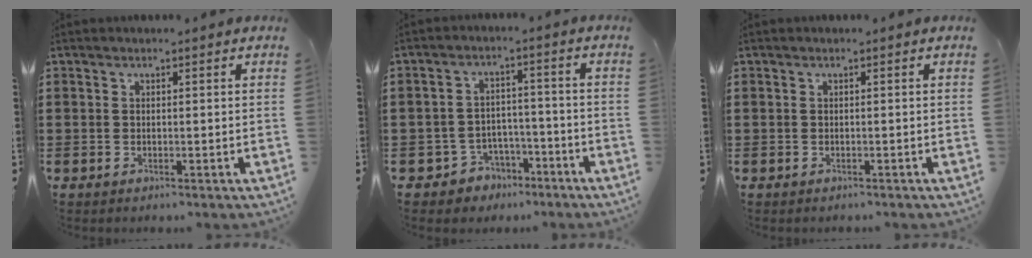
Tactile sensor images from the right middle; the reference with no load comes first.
{"total": 4.1, "force": [-3.4, 2.3, 0.3], "torque": [-0.024, 0.009, -0.072]}
{"total": 0.0}